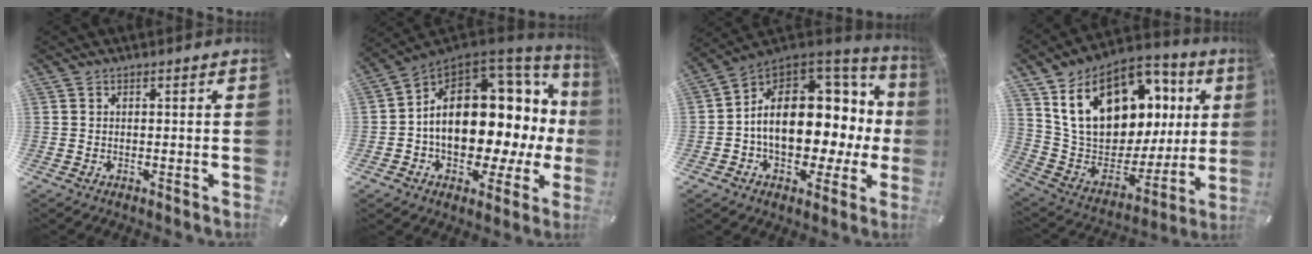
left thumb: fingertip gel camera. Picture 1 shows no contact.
{"total": 19.2, "force": [0.9, 12.2, 14.8], "torque": [-0.227, -0.040, 0.017]}
{"total": 16.7, "force": [0.6, 11.6, 12.0], "torque": [-0.186, -0.027, 0.016]}
{"total": 21.7, "force": [9.1, 14.7, 13.1], "torque": [-0.234, -0.043, 0.169]}